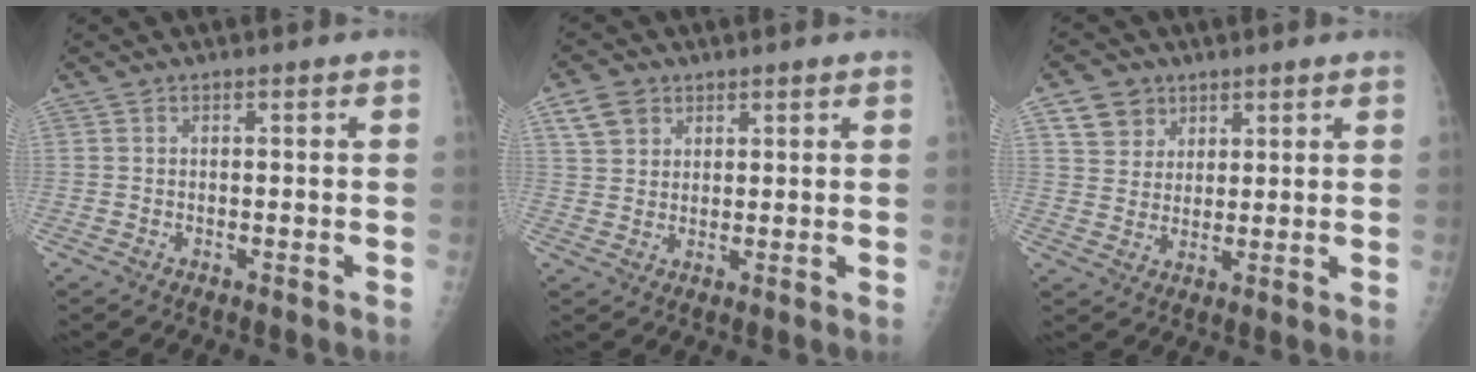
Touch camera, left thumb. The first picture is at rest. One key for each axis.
{"total": 5.3, "fx": 2.8, "fy": 3.9, "fz": 2.1, "tx": -0.025, "ty": -0.008, "tz": 0.056}
{"total": 6.3, "fx": 3.4, "fy": 5.1, "fz": 1.5, "tx": -0.004, "ty": -0.016, "tz": 0.065}